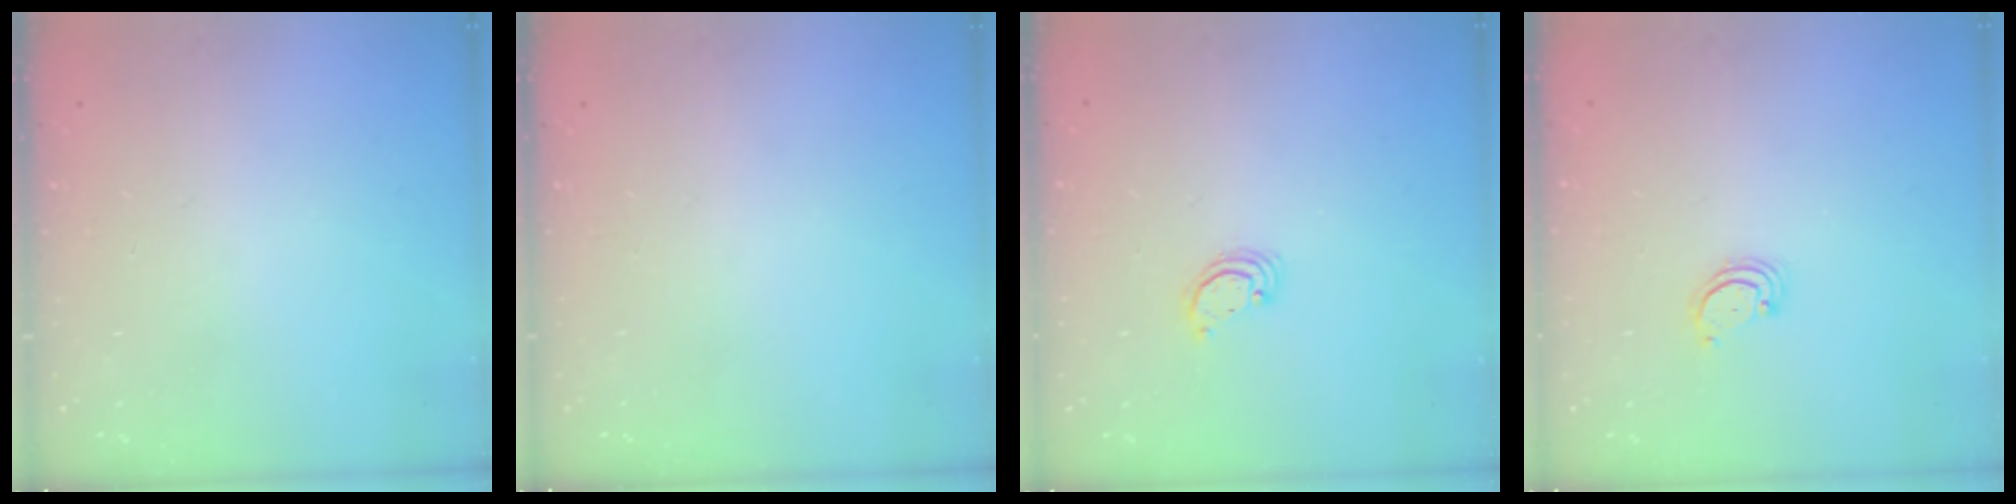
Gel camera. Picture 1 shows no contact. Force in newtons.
{"total": 0.0}
{"total": 2.8, "press": 2.8, "slide": 0.2}
{"total": 2.5, "press": 2.5, "slide": 0.3}